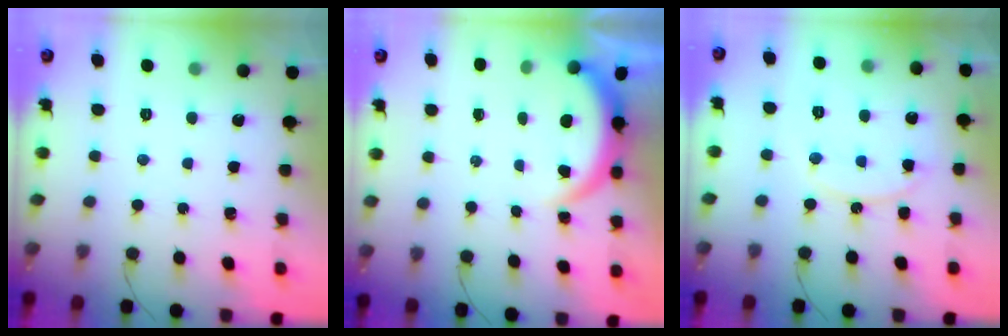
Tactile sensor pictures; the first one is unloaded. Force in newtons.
{"total": 4.0, "press": 4.0, "slide": 0.2}
{"total": 13.7, "press": 13.6, "slide": 1.1}